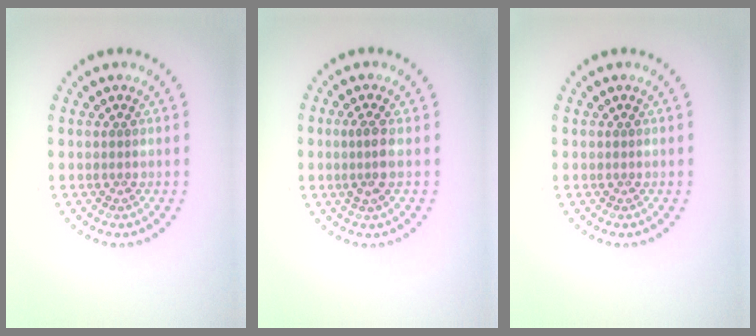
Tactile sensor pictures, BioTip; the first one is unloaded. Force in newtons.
{"total": 2.1, "press": 1.7, "slide": 1.2}
{"total": 0.0}